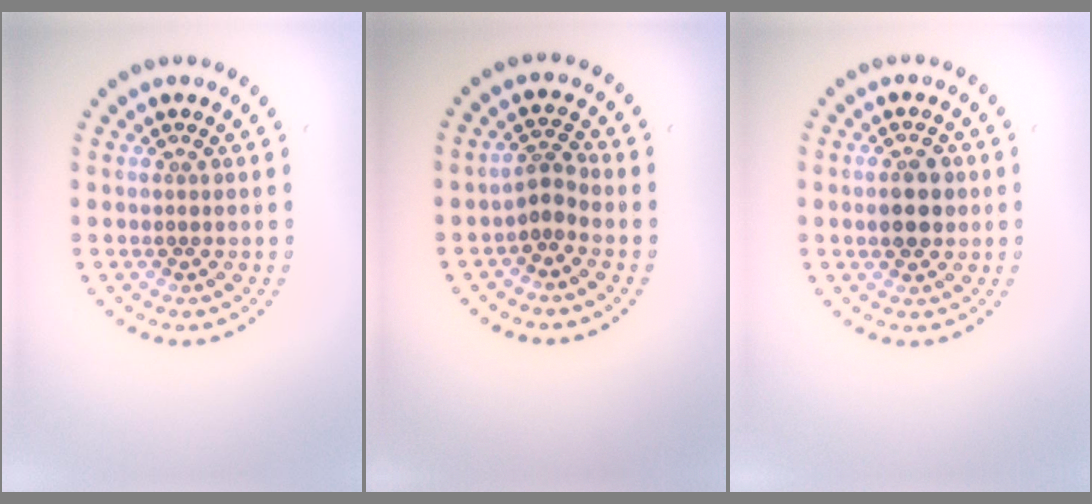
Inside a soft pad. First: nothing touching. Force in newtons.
{"total": 2.0, "press": 1.3, "slide": 1.5}
{"total": 2.8, "press": 2.7, "slide": 0.2}